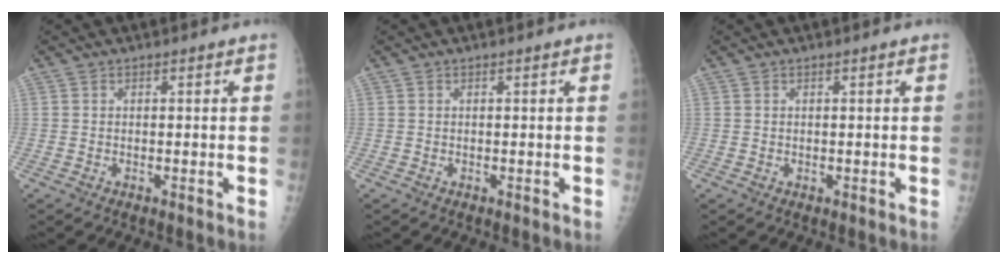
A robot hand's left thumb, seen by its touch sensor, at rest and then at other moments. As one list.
[{"total": 0.0}, {"total": 0.0}]